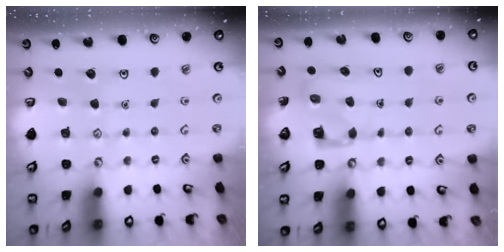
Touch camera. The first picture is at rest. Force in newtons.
{"total": 3.5, "press": 3.5, "slide": 0.2}